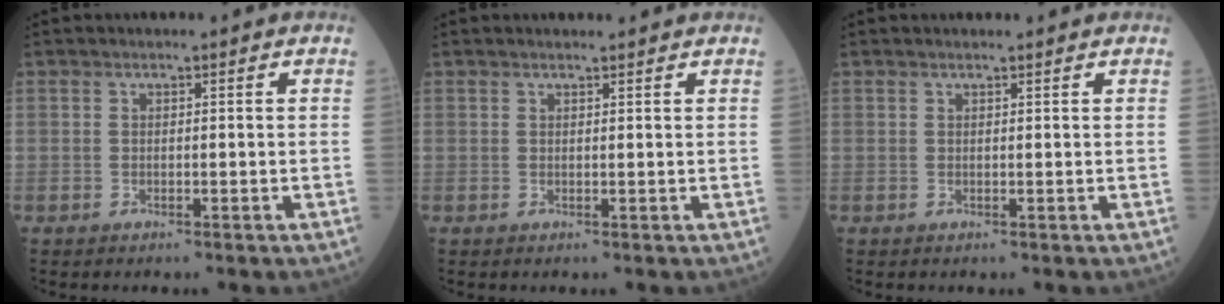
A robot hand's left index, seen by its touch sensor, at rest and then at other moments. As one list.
[{"total": 1.6, "force": [1.6, 0.1, 0.2], "torque": [-0.009, 0.006, 0.022]}, {"total": 0.9, "force": [0.9, 0.0, 0.1], "torque": [-0.009, 0.003, 0.012]}]